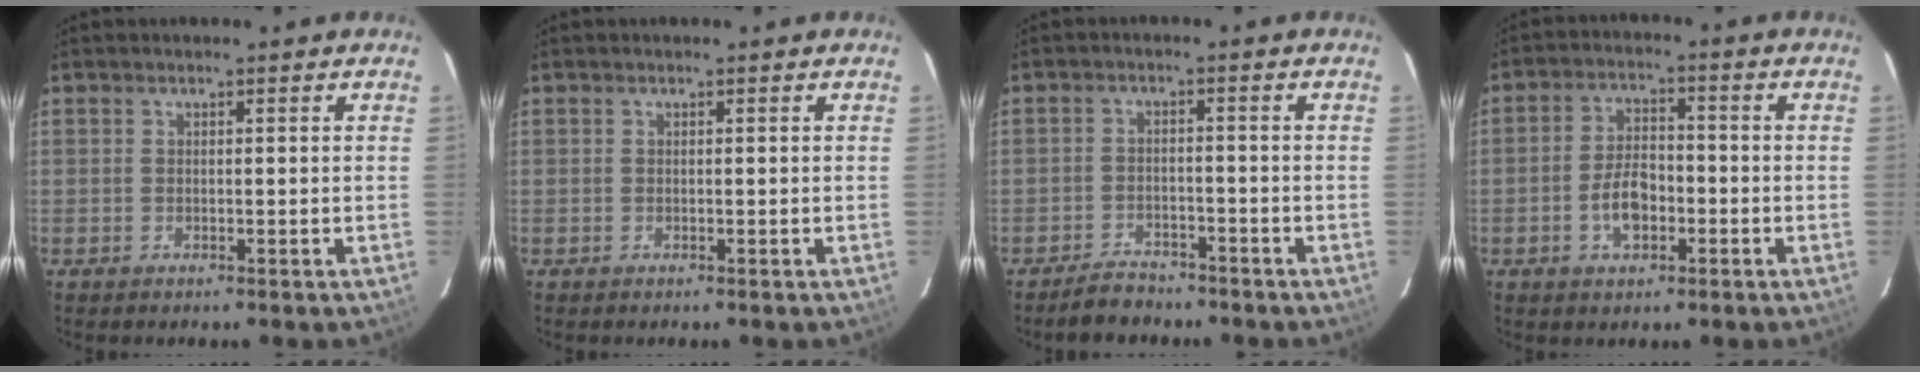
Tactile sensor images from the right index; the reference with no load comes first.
{"total": 0.0}
{"total": 5.1, "force": [-4.4, 2.4, 1.1], "torque": [-0.038, 0.010, -0.067]}
{"total": 6.7, "force": [-2.4, 3.8, 5.0], "torque": [-0.099, 0.011, -0.036]}